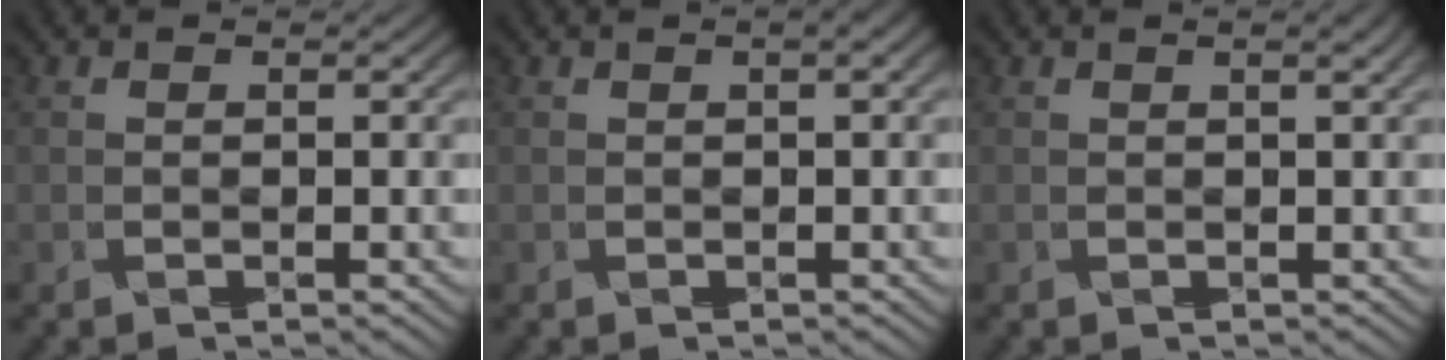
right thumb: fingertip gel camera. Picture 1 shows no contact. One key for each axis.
{"total": 1.6, "fx": 0.3, "fy": 0.6, "fz": 1.5, "tx": -0.028, "ty": 0.000, "tz": 0.005}
{"total": 1.5, "fx": 0.5, "fy": 0.3, "fz": 1.4, "tx": -0.028, "ty": 0.002, "tz": 0.012}